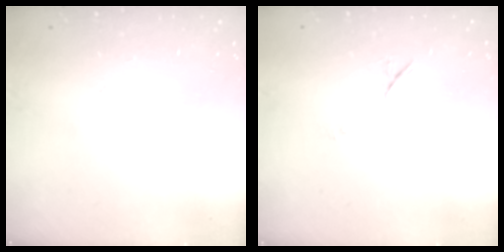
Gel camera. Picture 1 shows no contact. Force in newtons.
{"total": 7.1, "press": 7.1, "slide": 1.0}